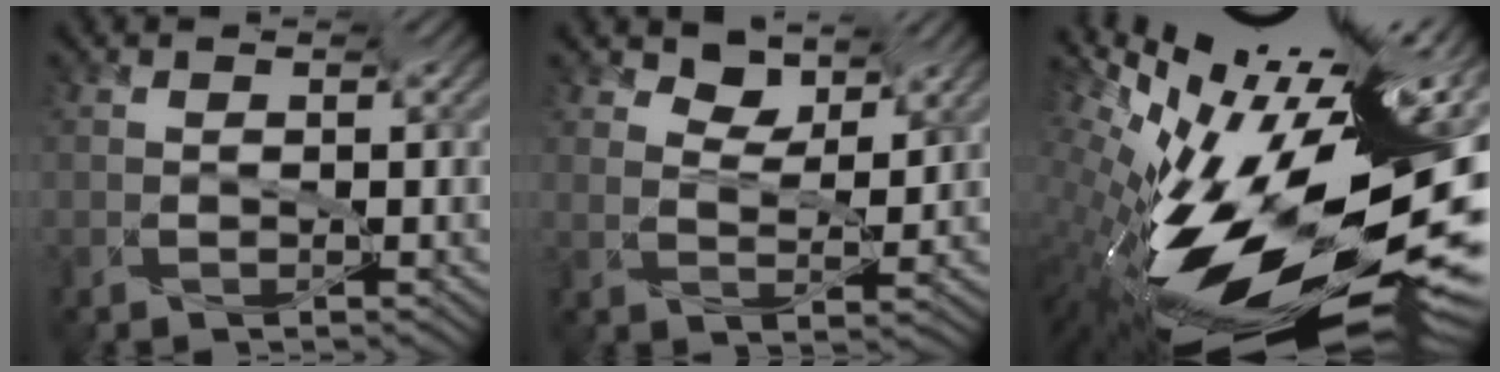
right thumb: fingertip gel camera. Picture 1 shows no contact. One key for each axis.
{"total": 3.9, "fx": 3.2, "fy": 1.3, "fz": 1.8, "tx": -0.027, "ty": -0.006, "tz": 0.055}
{"total": 16.0, "fx": -2.6, "fy": 5.1, "fz": 15.0, "tx": -0.224, "ty": 0.008, "tz": -0.048}